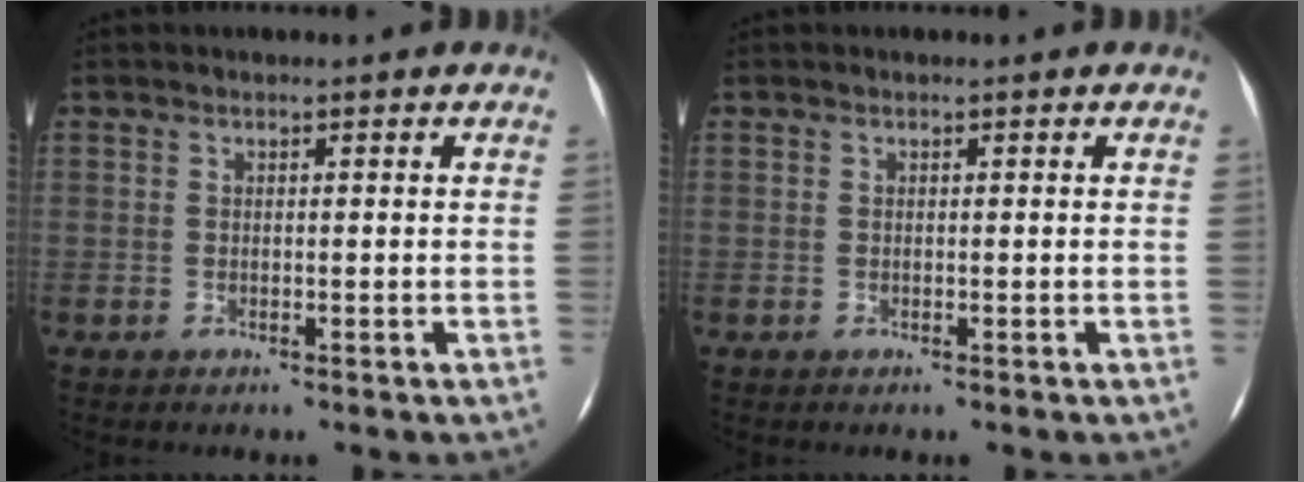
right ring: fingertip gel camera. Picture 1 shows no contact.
{"total": 0.0}